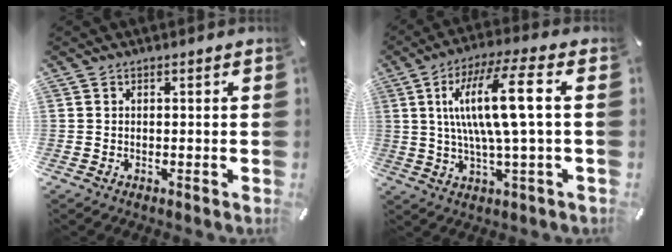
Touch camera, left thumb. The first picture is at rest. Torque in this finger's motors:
{"motor_torque": [1.28, 1.57, 2.01, -0.77, 0.32]}